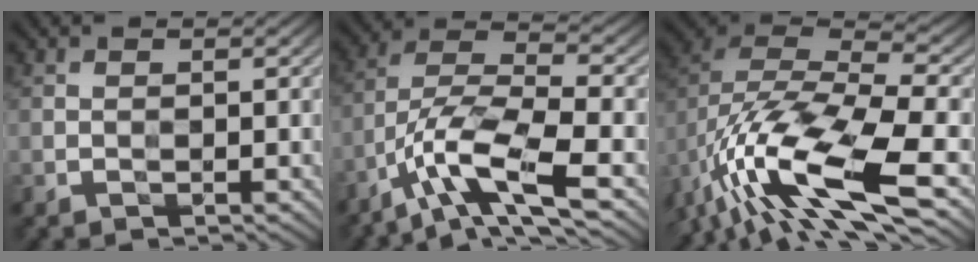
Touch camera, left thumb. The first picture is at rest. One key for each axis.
{"total": 11.3, "fx": -6.1, "fy": 3.1, "fz": 9.0, "tx": -0.173, "ty": 0.001, "tz": -0.120}
{"total": 17.7, "fx": -8.8, "fy": 6.7, "fz": 13.9, "tx": -0.304, "ty": -0.024, "tz": -0.158}